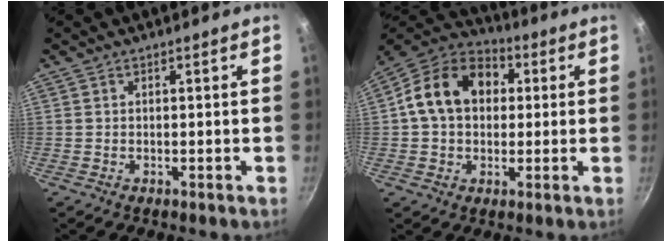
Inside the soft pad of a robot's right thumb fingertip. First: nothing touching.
{"total": 15.5, "force": [2.4, 11.9, 9.7], "torque": [-0.139, 0.031, 0.021]}